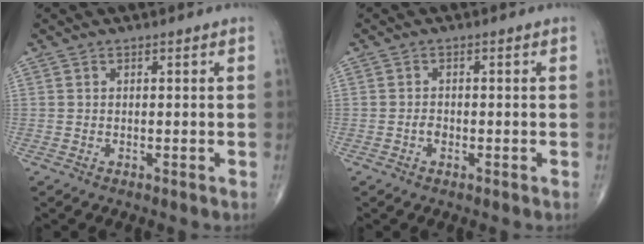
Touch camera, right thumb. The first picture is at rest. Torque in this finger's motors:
{"motor_torque": [0.46, 0.00, -0.05, -0.12, -0.01]}